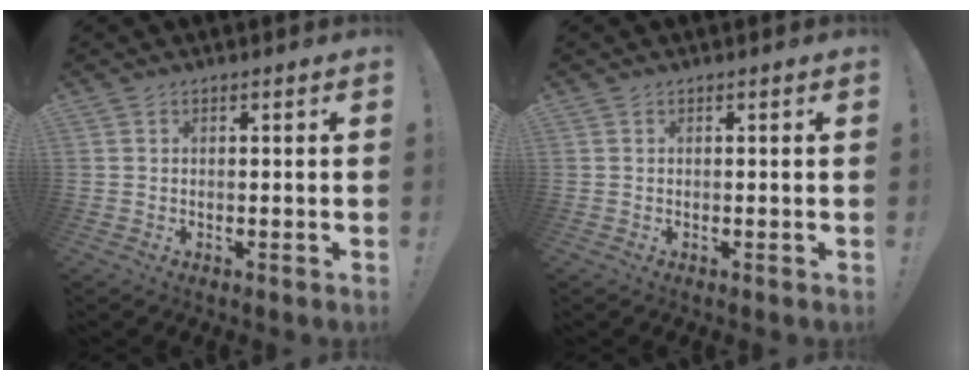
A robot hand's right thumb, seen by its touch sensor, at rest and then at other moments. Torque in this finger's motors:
{"motor_torque": [-0.01, 0.01, 0.00, -0.02, 0.00]}